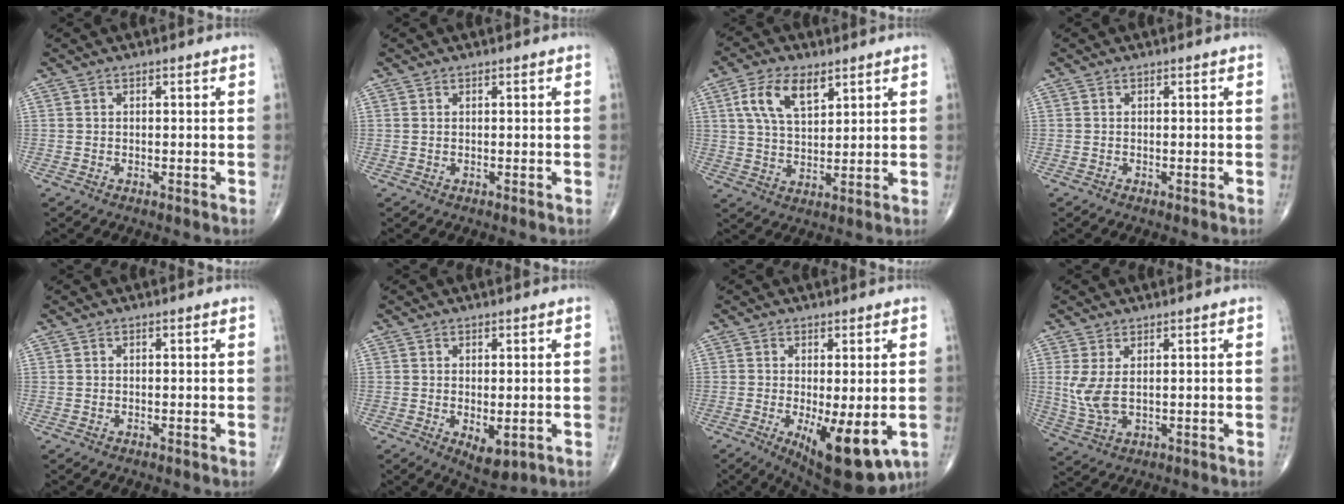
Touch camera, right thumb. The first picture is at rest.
{"total": 0.0}
{"total": 9.3, "force": [4.4, 4.8, 6.8], "torque": [-0.120, -0.012, 0.085]}
{"total": 0.0}
{"total": 0.0}
{"total": 5.0, "force": [-1.1, 2.4, 4.2], "torque": [-0.056, -0.012, -0.005]}
{"total": 12.2, "force": [-3.5, 4.2, 10.9], "torque": [-0.154, -0.025, -0.039]}
{"total": 5.8, "force": [0.9, 2.9, 5.0], "torque": [-0.120, -0.006, 0.029]}